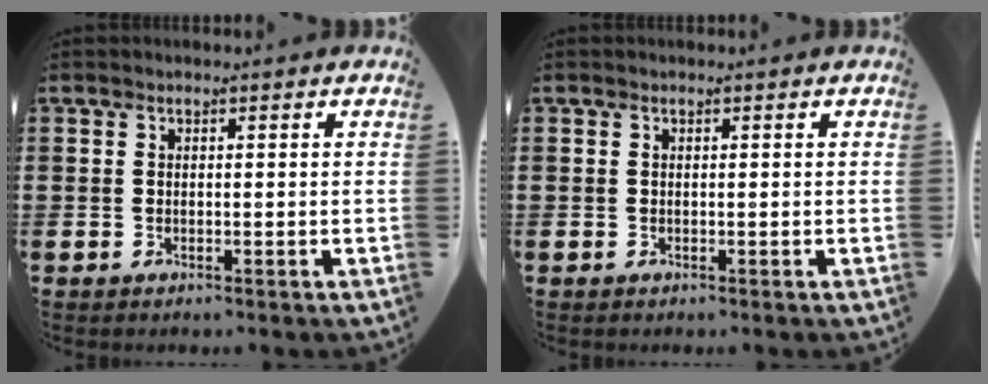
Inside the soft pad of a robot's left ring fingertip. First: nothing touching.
{"total": 0.0}